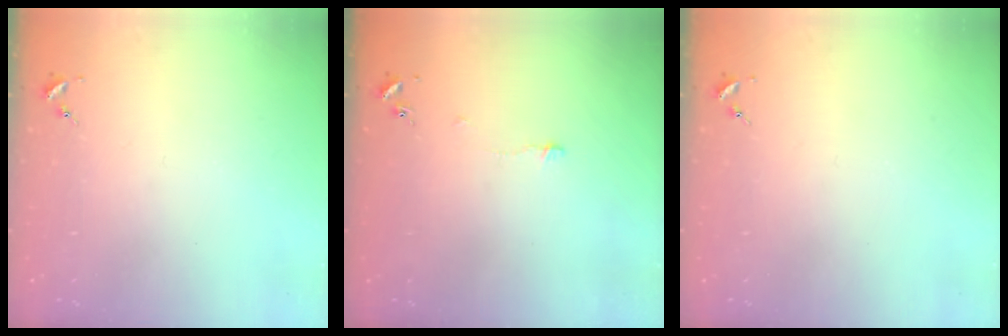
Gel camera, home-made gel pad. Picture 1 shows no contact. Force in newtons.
{"total": 3.3, "press": 3.3, "slide": 0.3}
{"total": 0.0}